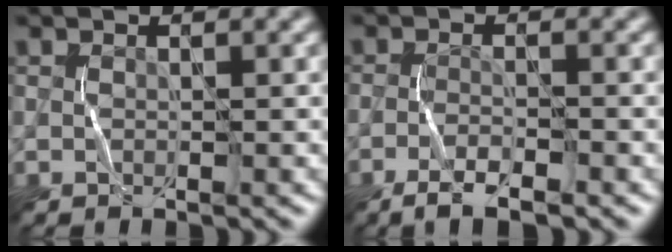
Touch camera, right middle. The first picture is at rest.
{"total": 2.8, "force": [-2.0, 0.4, 1.9], "torque": [-0.038, 0.000, -0.041]}